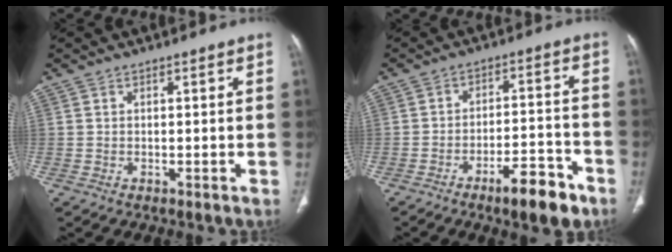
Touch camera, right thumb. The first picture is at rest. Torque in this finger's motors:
{"motor_torque": [1.64, 1.73, 0.66, -0.78, 0.29]}